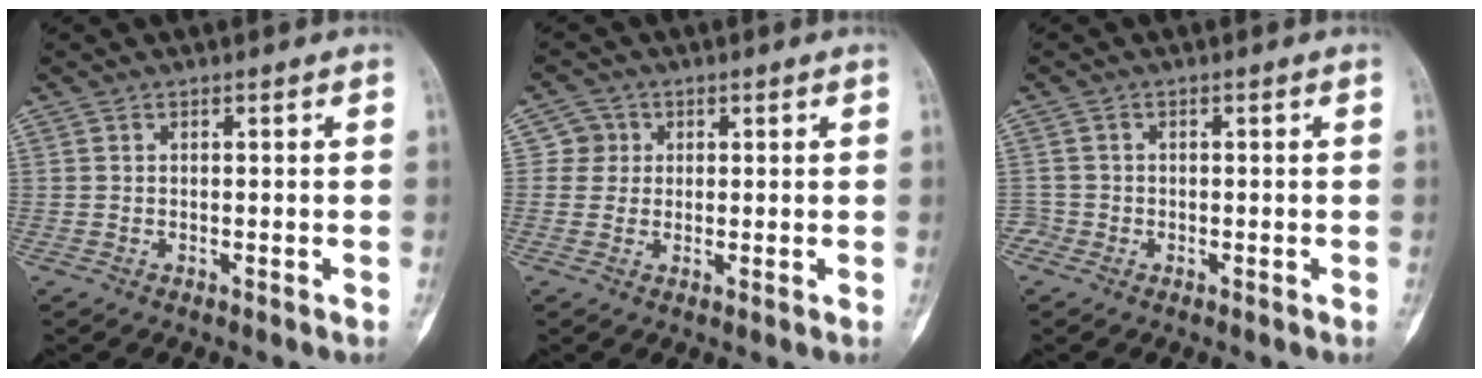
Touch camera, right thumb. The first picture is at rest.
{"total": 3.2, "force": [0.7, 3.2, 0.0], "torque": [0.027, 0.005, 0.004]}
{"total": 1.7, "force": [-0.7, 1.5, -0.3], "torque": [0.019, 0.009, -0.021]}